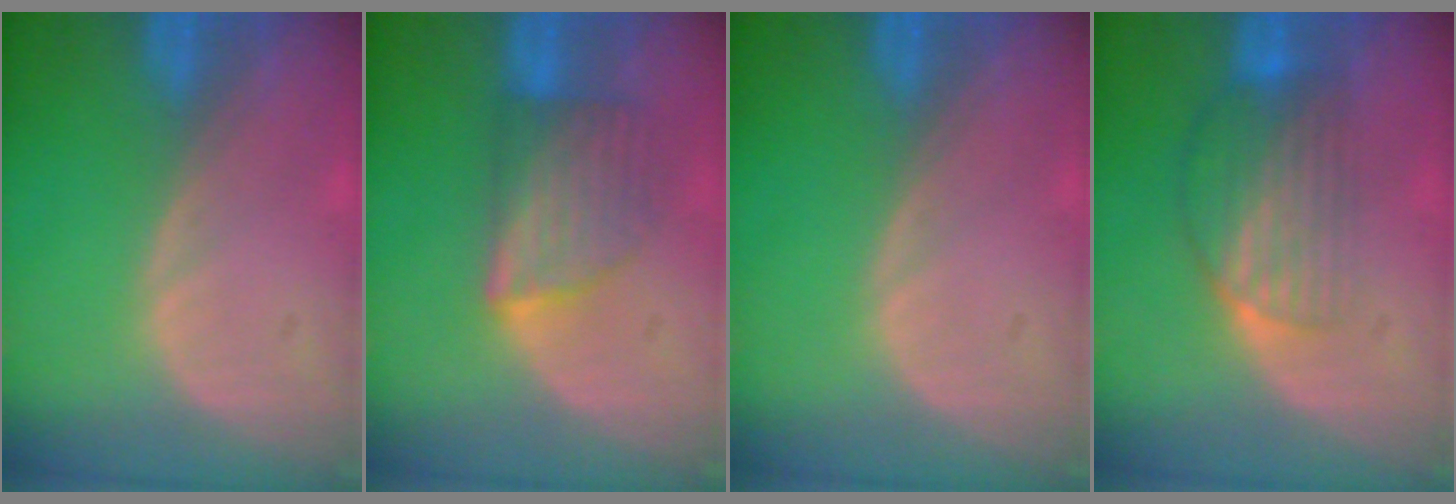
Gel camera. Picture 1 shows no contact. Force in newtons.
{"total": 6.0, "press": 6.0, "slide": 0.7}
{"total": 0.0}
{"total": 6.7, "press": 5.9, "slide": 3.1}